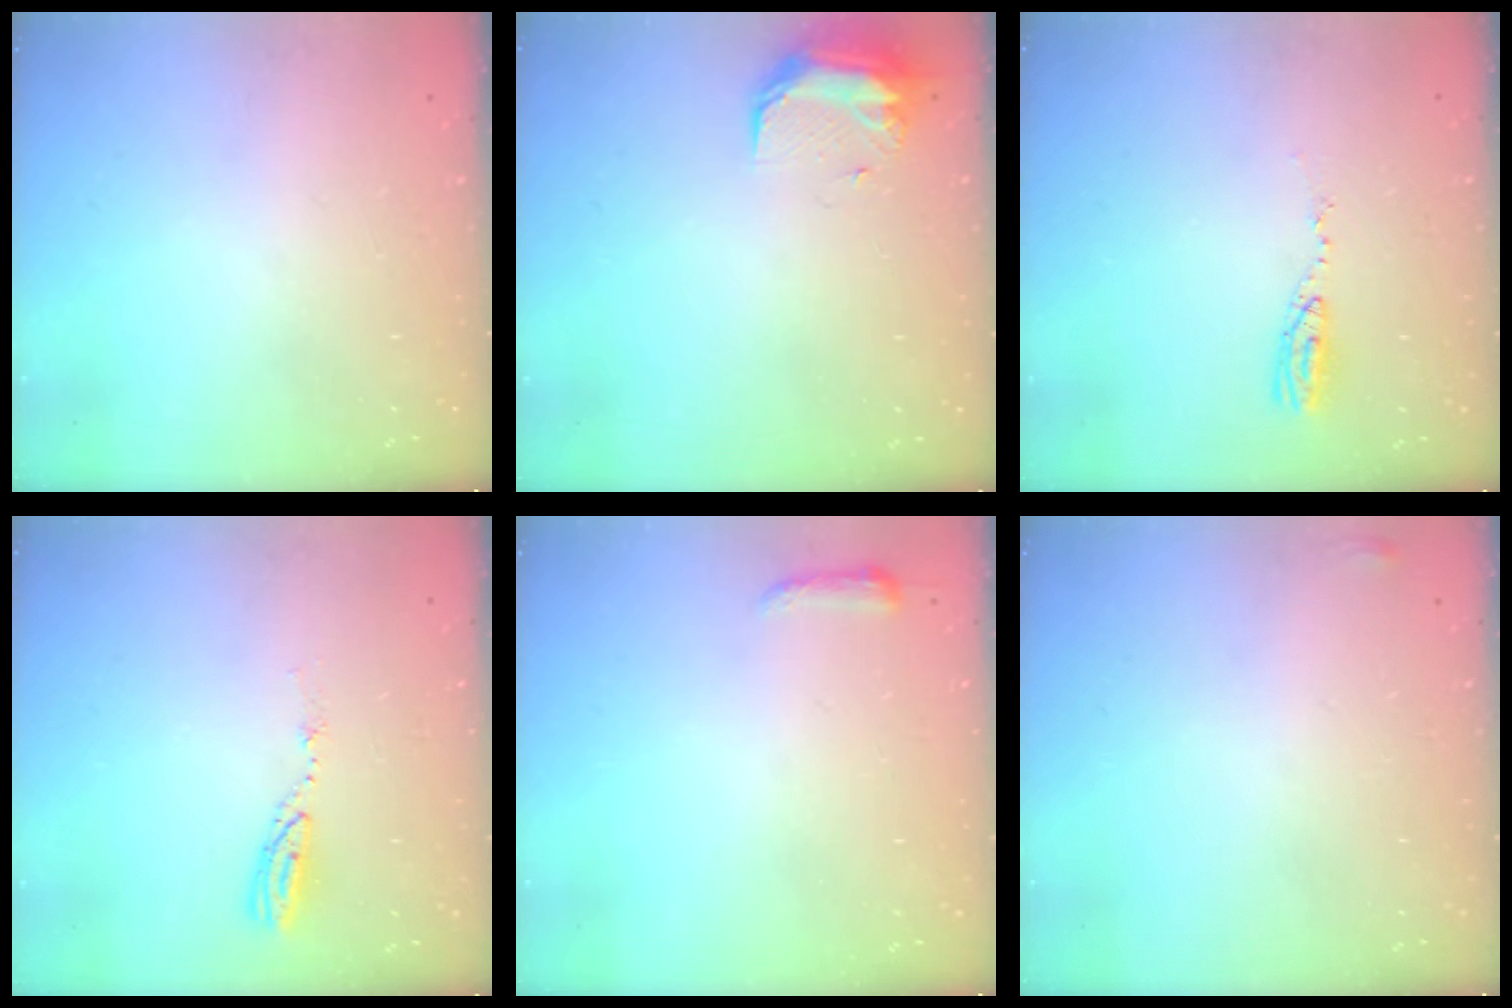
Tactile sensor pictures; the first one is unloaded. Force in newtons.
{"total": 8.7, "press": 8.5, "slide": 1.4}
{"total": 6.3, "press": 6.1, "slide": 1.6}
{"total": 5.3, "press": 5.3, "slide": 0.2}
{"total": 3.2, "press": 3.2, "slide": 0.7}
{"total": 10.3, "press": 3.9, "slide": 9.5}